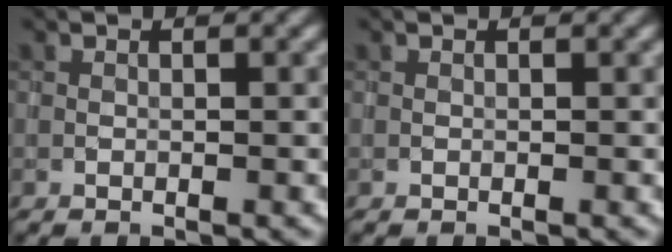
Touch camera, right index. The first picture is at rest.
{"total": 0.0}